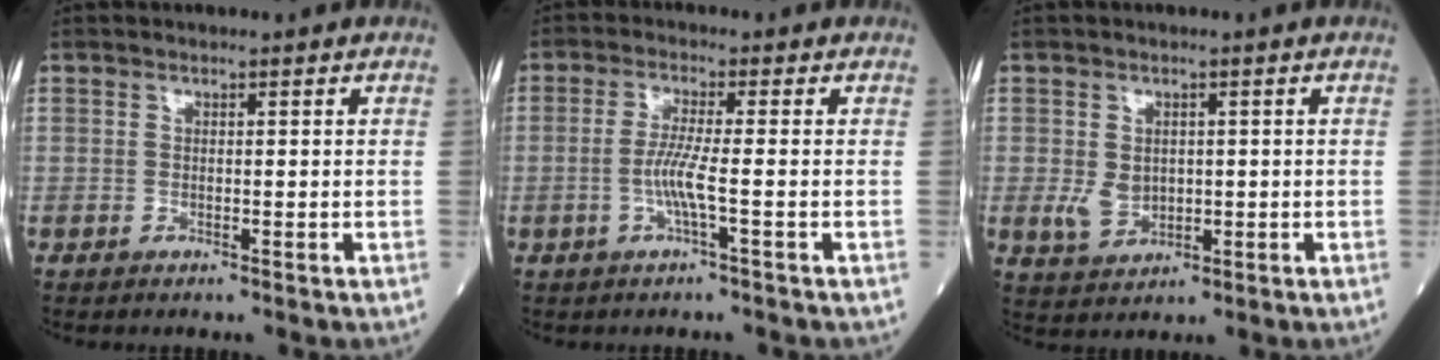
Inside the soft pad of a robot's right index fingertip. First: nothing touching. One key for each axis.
{"total": 4.0, "fx": -1.1, "fy": -0.5, "fz": 3.8, "tx": -0.082, "ty": -0.003, "tz": -0.025}
{"total": 4.1, "fx": -0.1, "fy": 3.1, "fz": 2.6, "tx": -0.050, "ty": -0.002, "tz": 0.010}